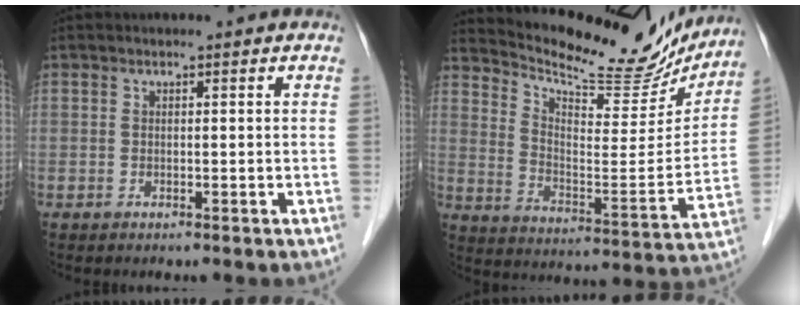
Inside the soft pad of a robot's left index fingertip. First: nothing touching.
{"total": 22.0, "force": [20.3, 4.7, 7.1], "torque": [-0.116, -0.043, 0.285]}